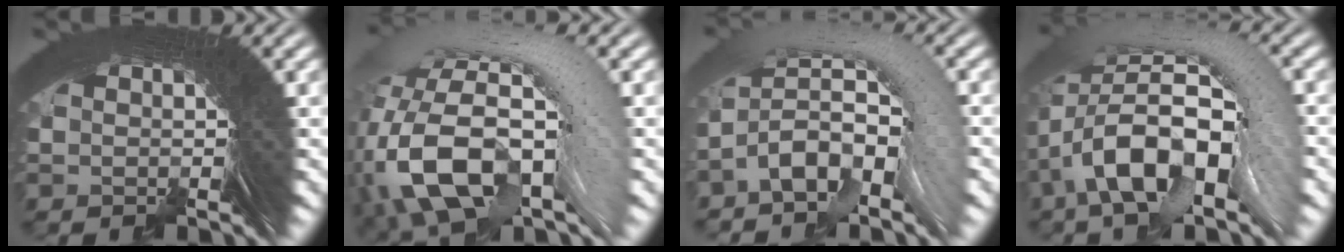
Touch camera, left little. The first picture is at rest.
{"total": 20.4, "force": [0.1, -6.4, -19.4], "torque": [0.240, 0.032, -0.020]}
{"total": 22.7, "force": [0.2, -7.8, -21.4], "torque": [0.263, 0.043, -0.028]}
{"total": 21.2, "force": [1.4, -8.5, -19.4], "torque": [0.252, 0.056, -0.012]}